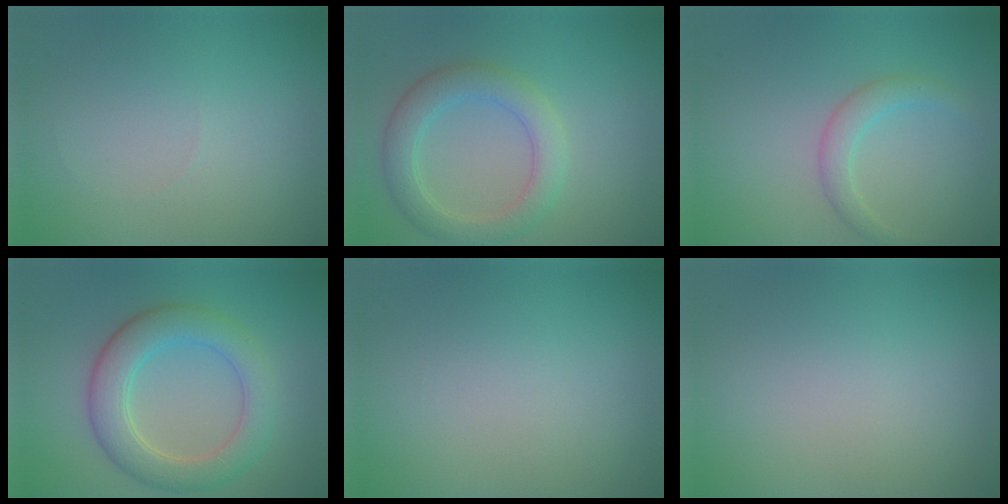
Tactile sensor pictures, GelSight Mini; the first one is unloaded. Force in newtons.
{"total": 4.1, "press": 4.0, "slide": 0.2}
{"total": 2.0, "press": 2.0, "slide": 0.2}
{"total": 5.5, "press": 5.5, "slide": 0.0}
{"total": 0.0}
{"total": 0.0}